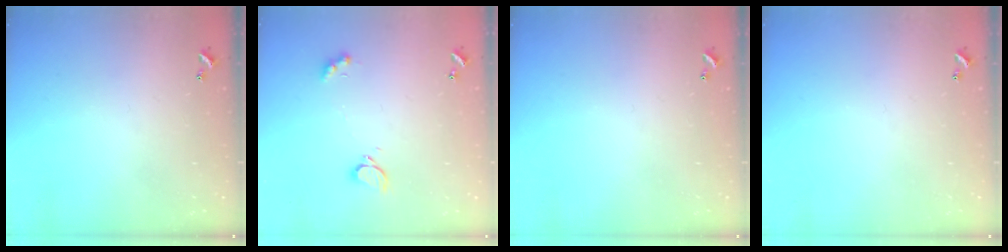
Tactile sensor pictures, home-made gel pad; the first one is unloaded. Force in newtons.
{"total": 2.9, "press": 2.9, "slide": 0.6}
{"total": 0.0}
{"total": 0.0}